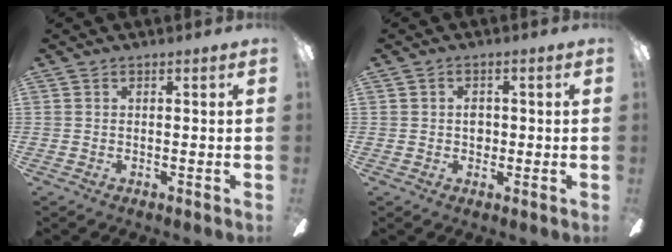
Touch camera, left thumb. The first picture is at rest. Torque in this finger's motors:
{"motor_torque": [0.19, 0.24, 0.68, 0.04, 0.02]}